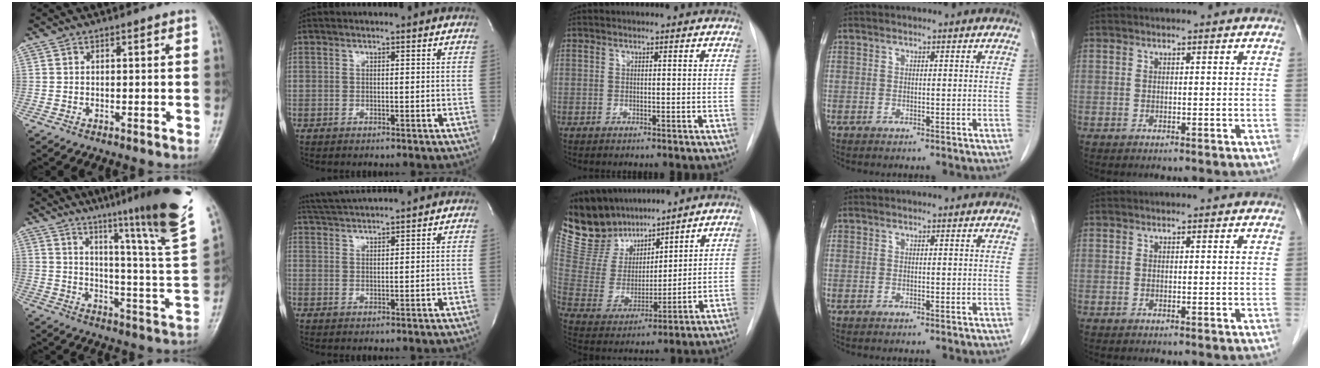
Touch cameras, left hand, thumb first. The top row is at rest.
{"thumb": {"total": 24.0, "force": [16.8, 0.6, 17.2], "torque": [-0.227, -0.102, 0.230]}, "index": {"total": 5.4, "force": [5.1, -1.3, 1.2], "torque": [-0.026, 0.016, 0.094]}, "middle": {"total": 13.8, "force": [12.0, 5.9, 3.3], "torque": [-0.079, 0.021, 0.240]}}